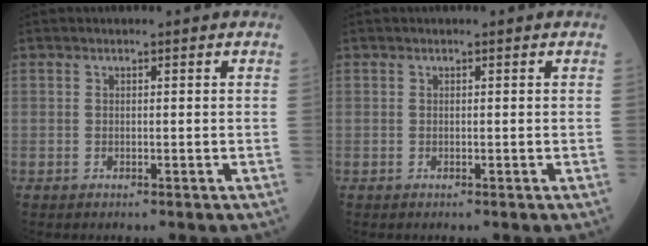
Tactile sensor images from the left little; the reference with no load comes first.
{"total": 0.0}